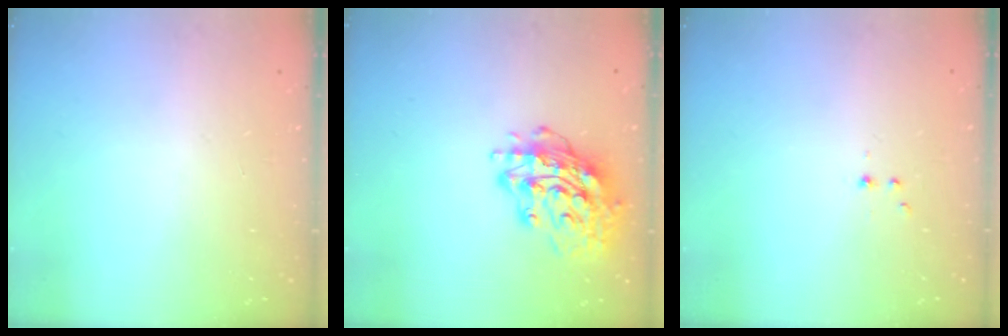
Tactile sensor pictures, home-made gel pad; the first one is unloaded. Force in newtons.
{"total": 15.5, "press": 15.5, "slide": 1.5}
{"total": 2.2, "press": 1.9, "slide": 1.2}